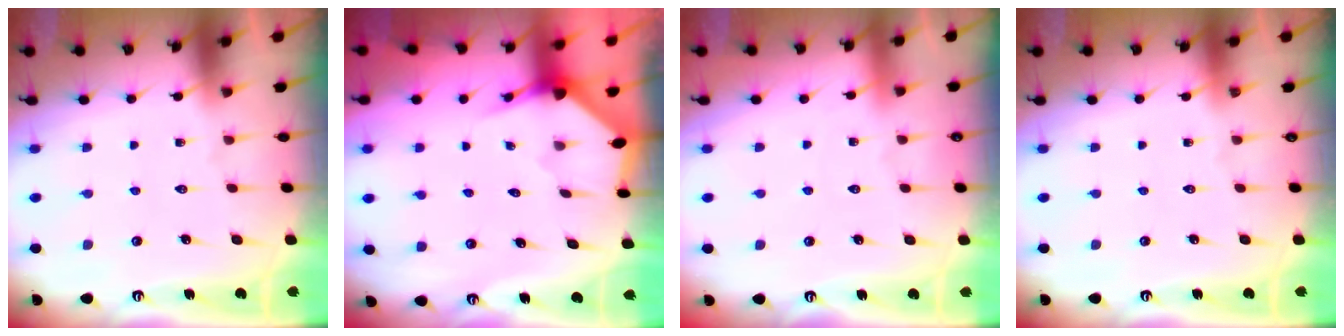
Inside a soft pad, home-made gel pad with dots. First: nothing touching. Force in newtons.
{"total": 2.8, "press": 2.8, "slide": 0.2}
{"total": 1.1, "press": 1.1, "slide": 0.2}
{"total": 0.0}